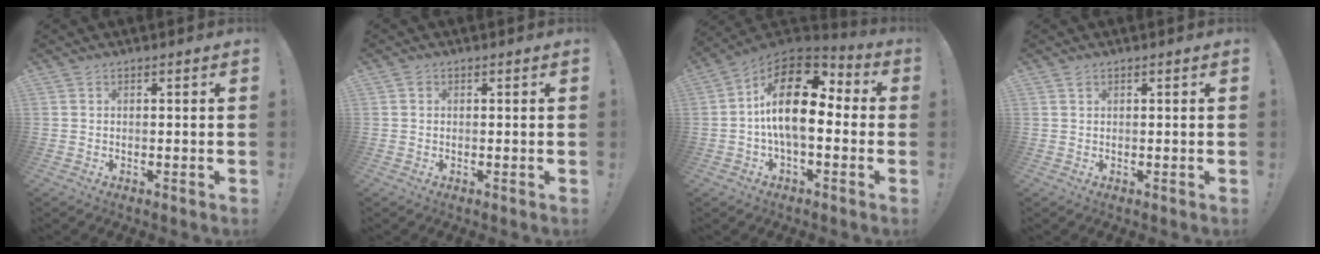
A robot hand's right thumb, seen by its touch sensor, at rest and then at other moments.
{"total": 0.7, "force": [0.2, 0.6, 0.0], "torque": [0.007, -0.001, 0.002]}
{"total": 18.9, "force": [2.4, 9.0, 16.4], "torque": [-0.293, -0.005, 0.041]}
{"total": 0.8, "force": [0.6, 0.5, 0.2], "torque": [0.002, -0.001, 0.010]}